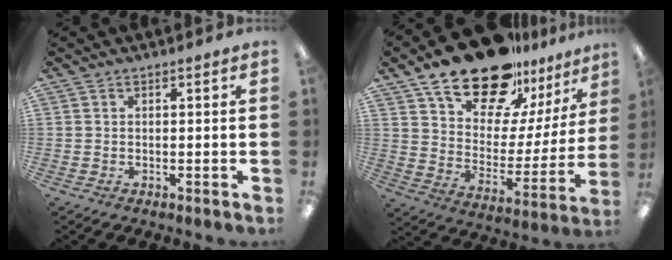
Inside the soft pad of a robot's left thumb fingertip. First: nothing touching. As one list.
[{"total": 22.5, "force": [17.7, 9.7, 9.9], "torque": [-0.176, -0.118, 0.313]}]